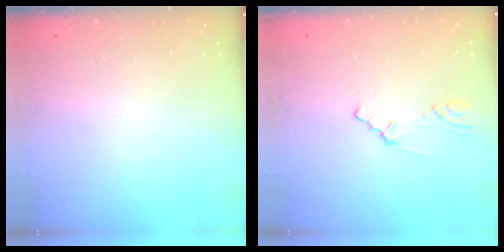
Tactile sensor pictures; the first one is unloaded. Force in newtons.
{"total": 0.8, "press": 0.8, "slide": 0.2}